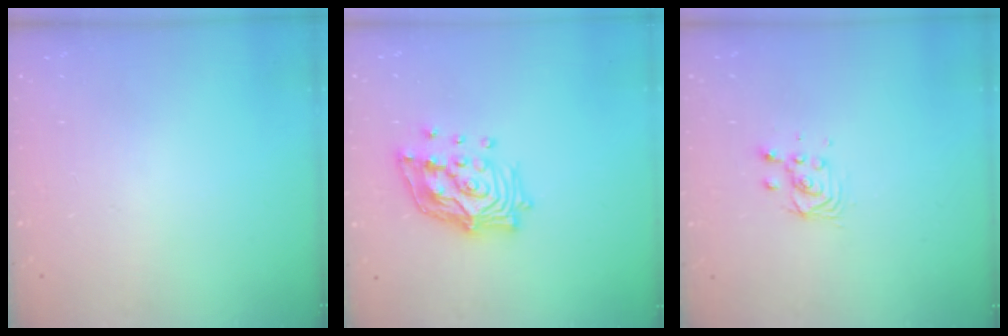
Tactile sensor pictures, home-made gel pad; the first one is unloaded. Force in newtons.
{"total": 18.2, "press": 18.0, "slide": 2.7}
{"total": 3.5, "press": 3.5, "slide": 0.2}